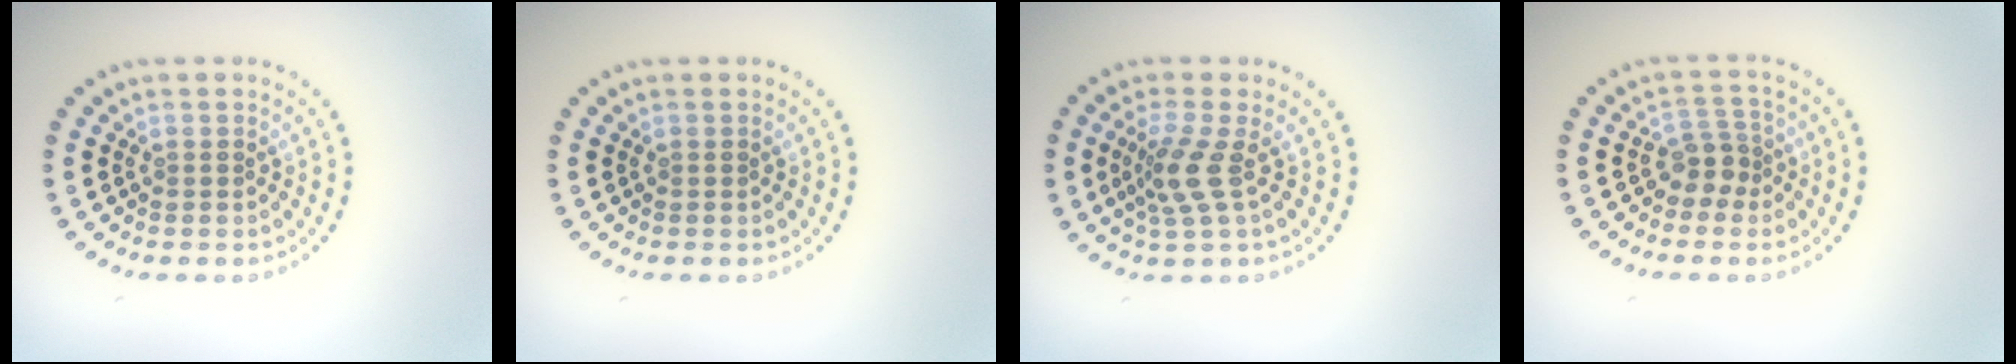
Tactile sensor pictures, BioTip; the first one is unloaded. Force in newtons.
{"total": 0.0}
{"total": 2.8, "press": 2.0, "slide": 2.0}
{"total": 2.3, "press": 1.8, "slide": 1.5}